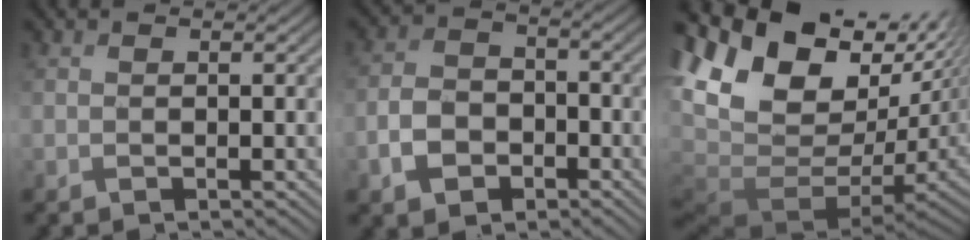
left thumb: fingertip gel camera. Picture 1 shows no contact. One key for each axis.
{"total": 5.4, "fx": -3.2, "fy": 3.7, "fz": 2.2, "tx": -0.041, "ty": -0.001, "tz": -0.067}
{"total": 14.3, "fx": 1.7, "fy": 9.2, "fz": 10.8, "tx": -0.222, "ty": -0.033, "tz": 0.078}